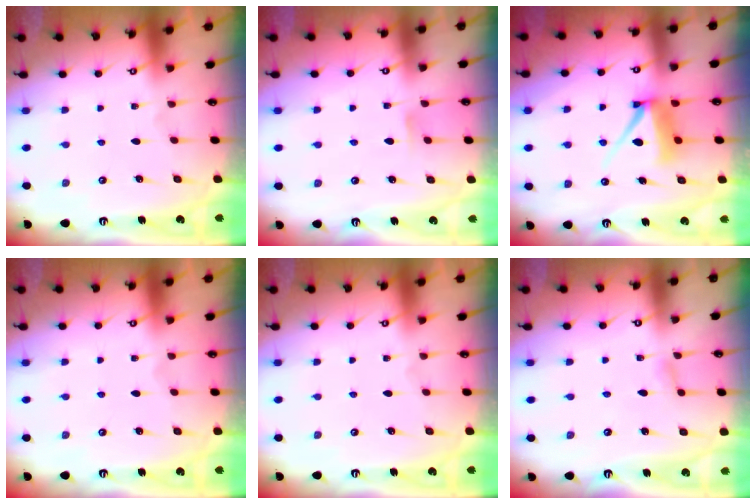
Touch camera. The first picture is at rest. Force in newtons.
{"total": 3.9, "press": 3.8, "slide": 0.4}
{"total": 8.0, "press": 7.9, "slide": 0.7}
{"total": 0.0}
{"total": 0.0}
{"total": 3.2, "press": 3.1, "slide": 0.4}